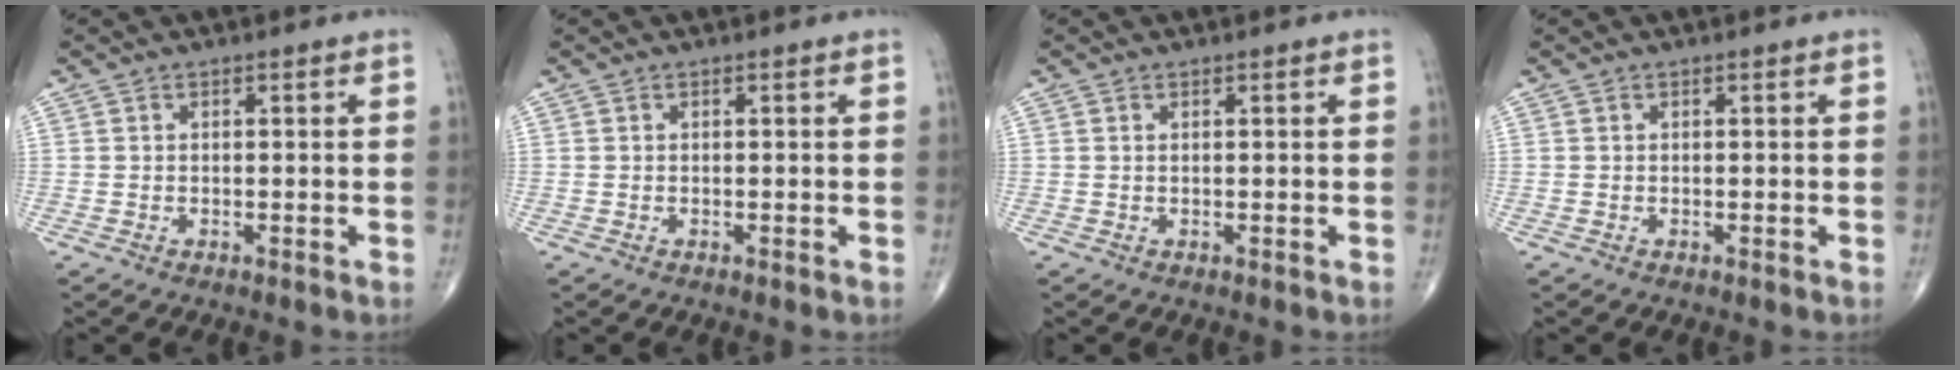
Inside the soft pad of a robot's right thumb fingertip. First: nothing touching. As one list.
[{"total": 0.0}, {"total": 0.0}, {"total": 0.0}]